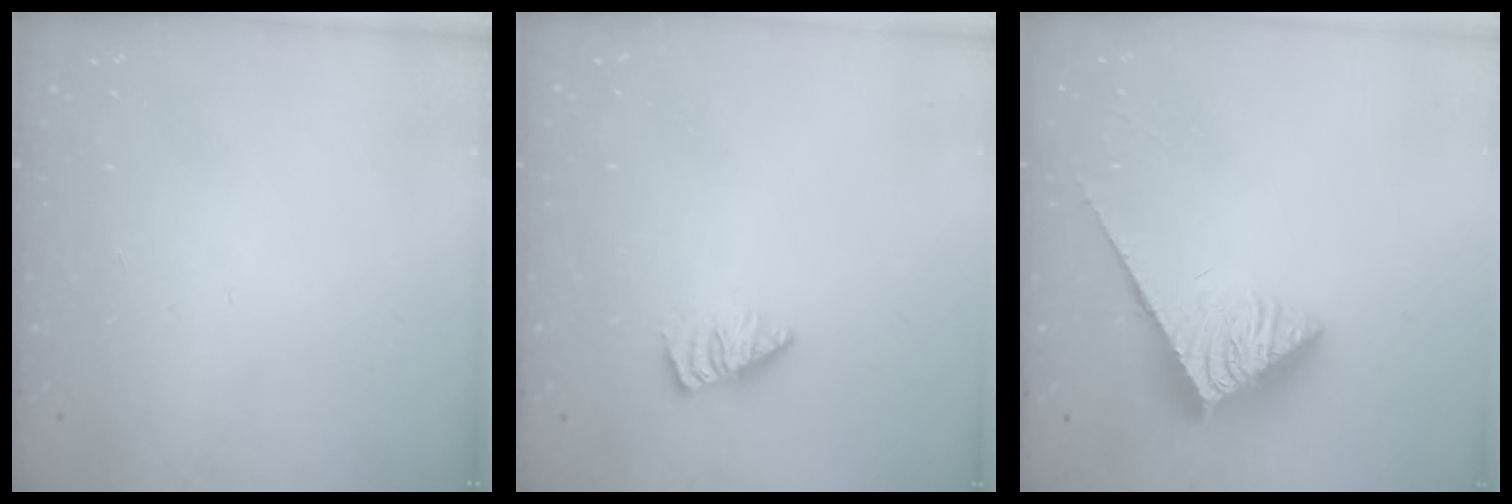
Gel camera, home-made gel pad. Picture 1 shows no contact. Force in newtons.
{"total": 1.8, "press": 1.8, "slide": 0.3}
{"total": 3.9, "press": 3.9, "slide": 0.7}